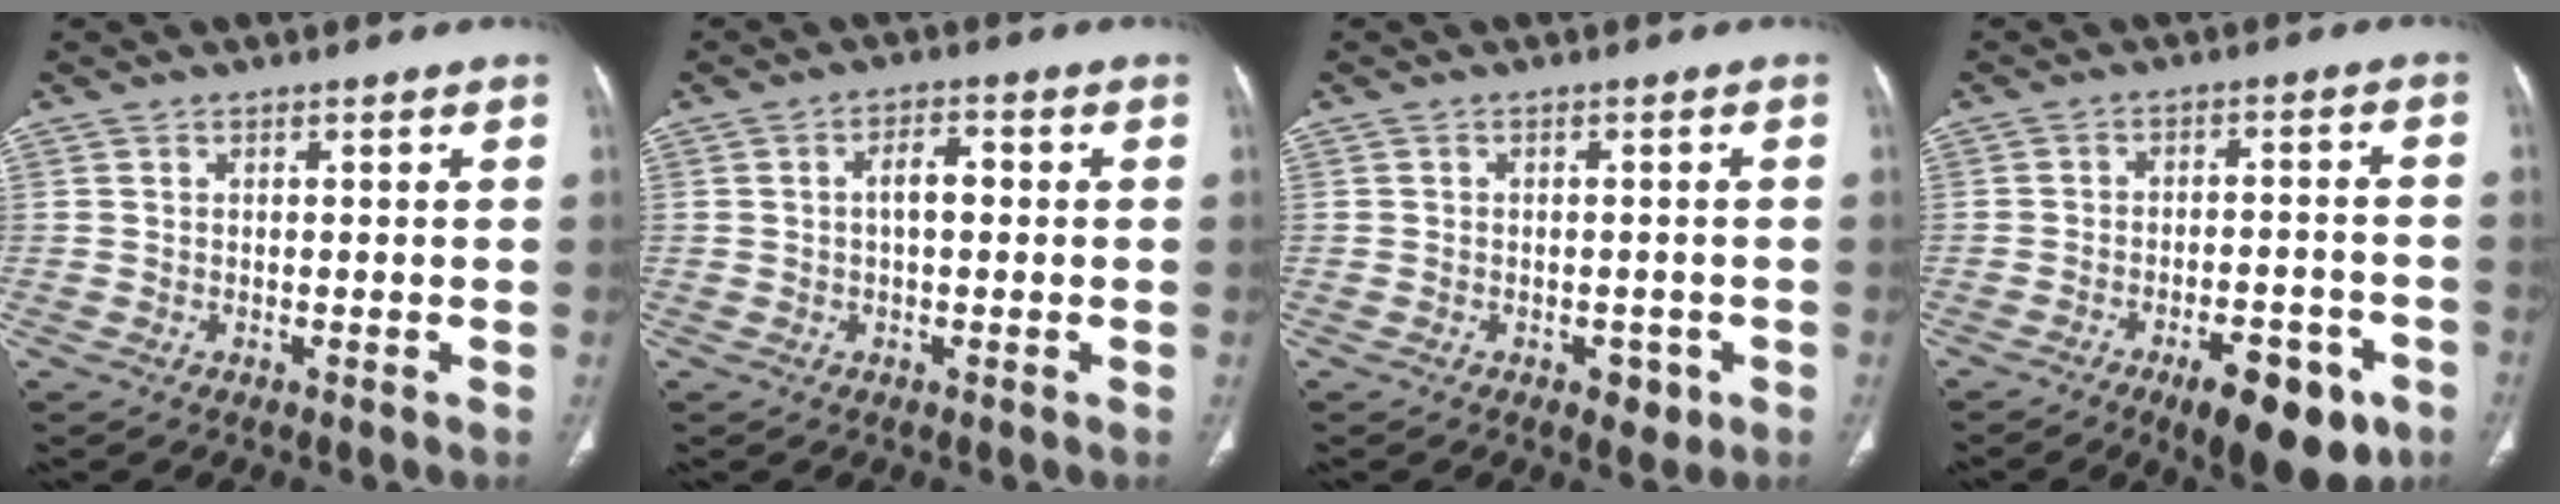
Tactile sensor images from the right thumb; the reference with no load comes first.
{"total": 4.1, "force": [0.3, 2.1, 3.6], "torque": [-0.057, 0.012, -0.001]}
{"total": 3.1, "force": [-1.4, 2.0, 1.8], "torque": [-0.008, 0.004, -0.013]}
{"total": 12.9, "force": [-7.1, 5.2, 9.4], "torque": [-0.108, 0.034, -0.093]}